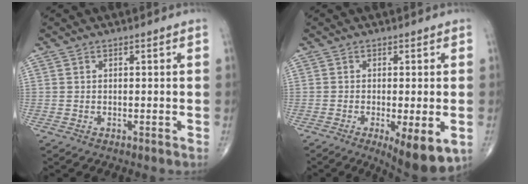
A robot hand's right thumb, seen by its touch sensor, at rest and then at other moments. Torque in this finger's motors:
{"motor_torque": [0.05, 0.43, 0.05, -0.22, 0.28]}